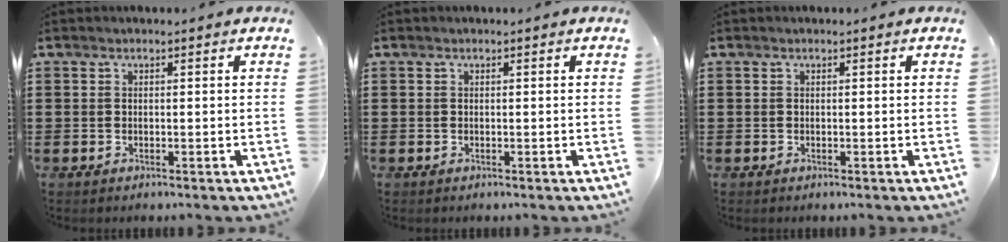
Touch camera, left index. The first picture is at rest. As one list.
[{"total": 0.0}, {"total": 0.0}]